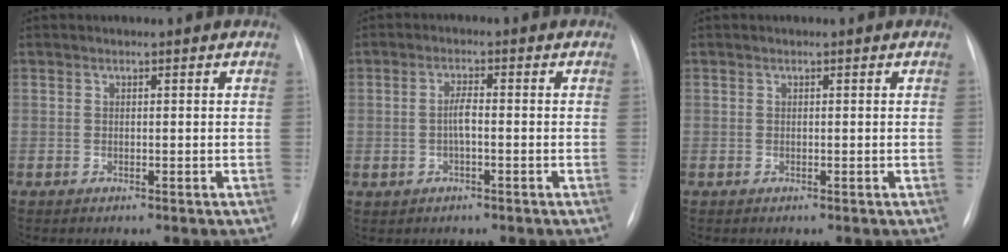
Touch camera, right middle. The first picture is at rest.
{"total": 2.4, "force": [-0.3, 0.4, 2.4], "torque": [-0.050, 0.007, -0.005]}
{"total": 0.0}